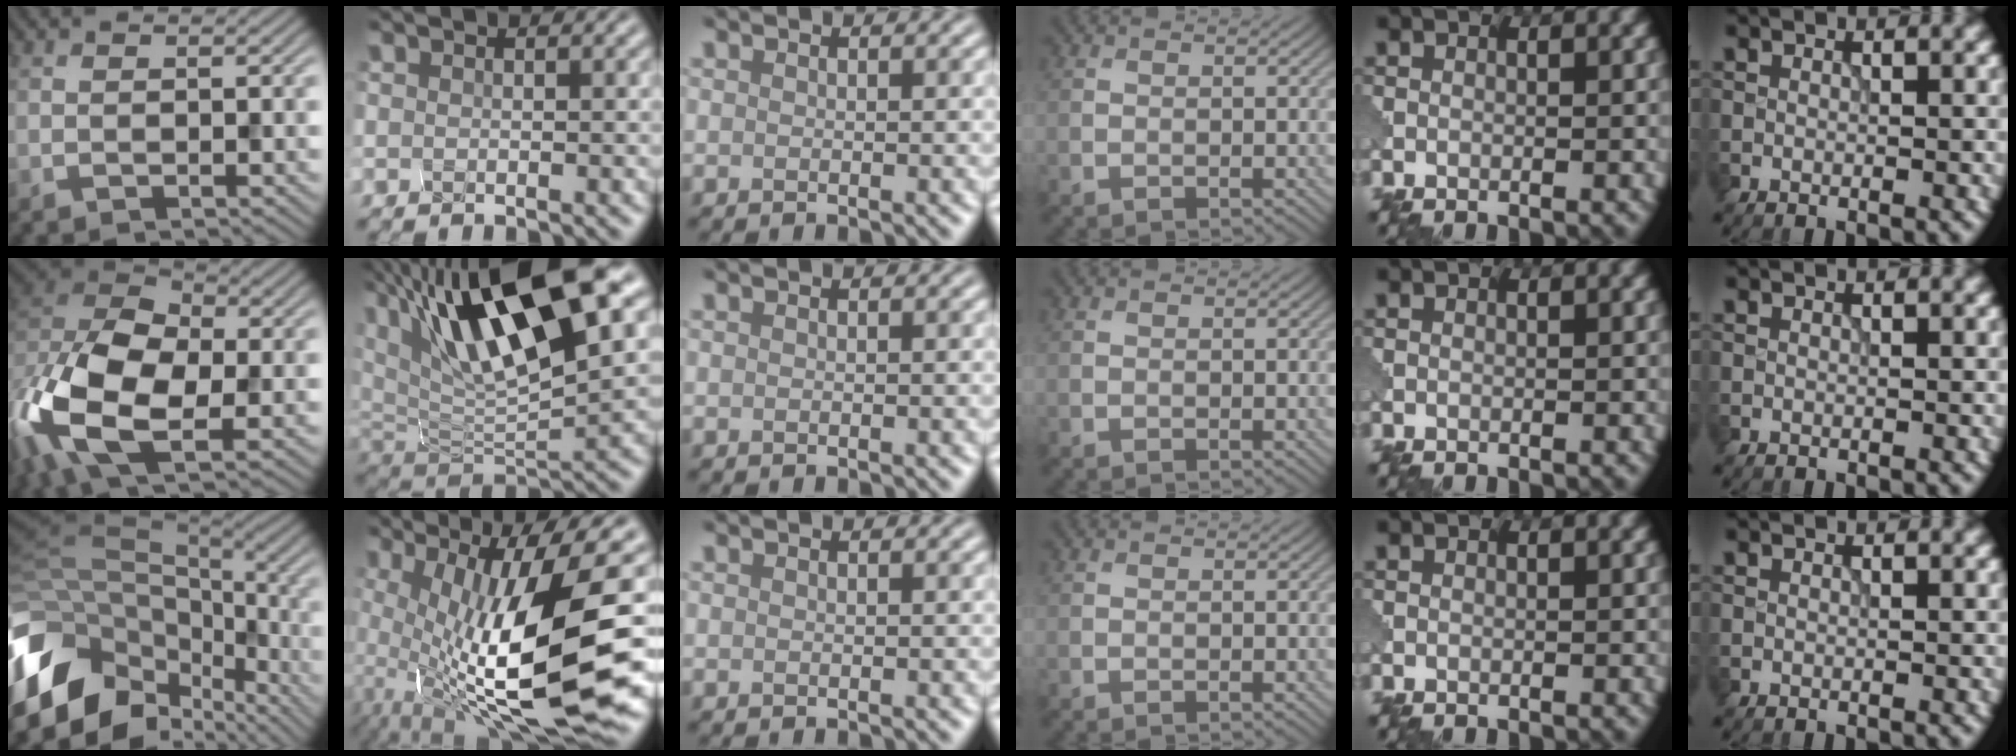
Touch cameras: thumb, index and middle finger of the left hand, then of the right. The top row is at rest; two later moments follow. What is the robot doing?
{"motion": "squeeze", "object": "hand grip exerciser"}